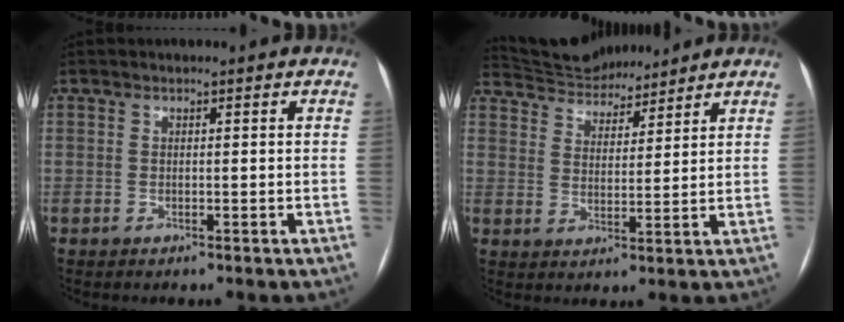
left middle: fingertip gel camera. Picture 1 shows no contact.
{"total": 10.2, "force": [9.8, 2.3, 1.5], "torque": [-0.029, 0.018, 0.168]}